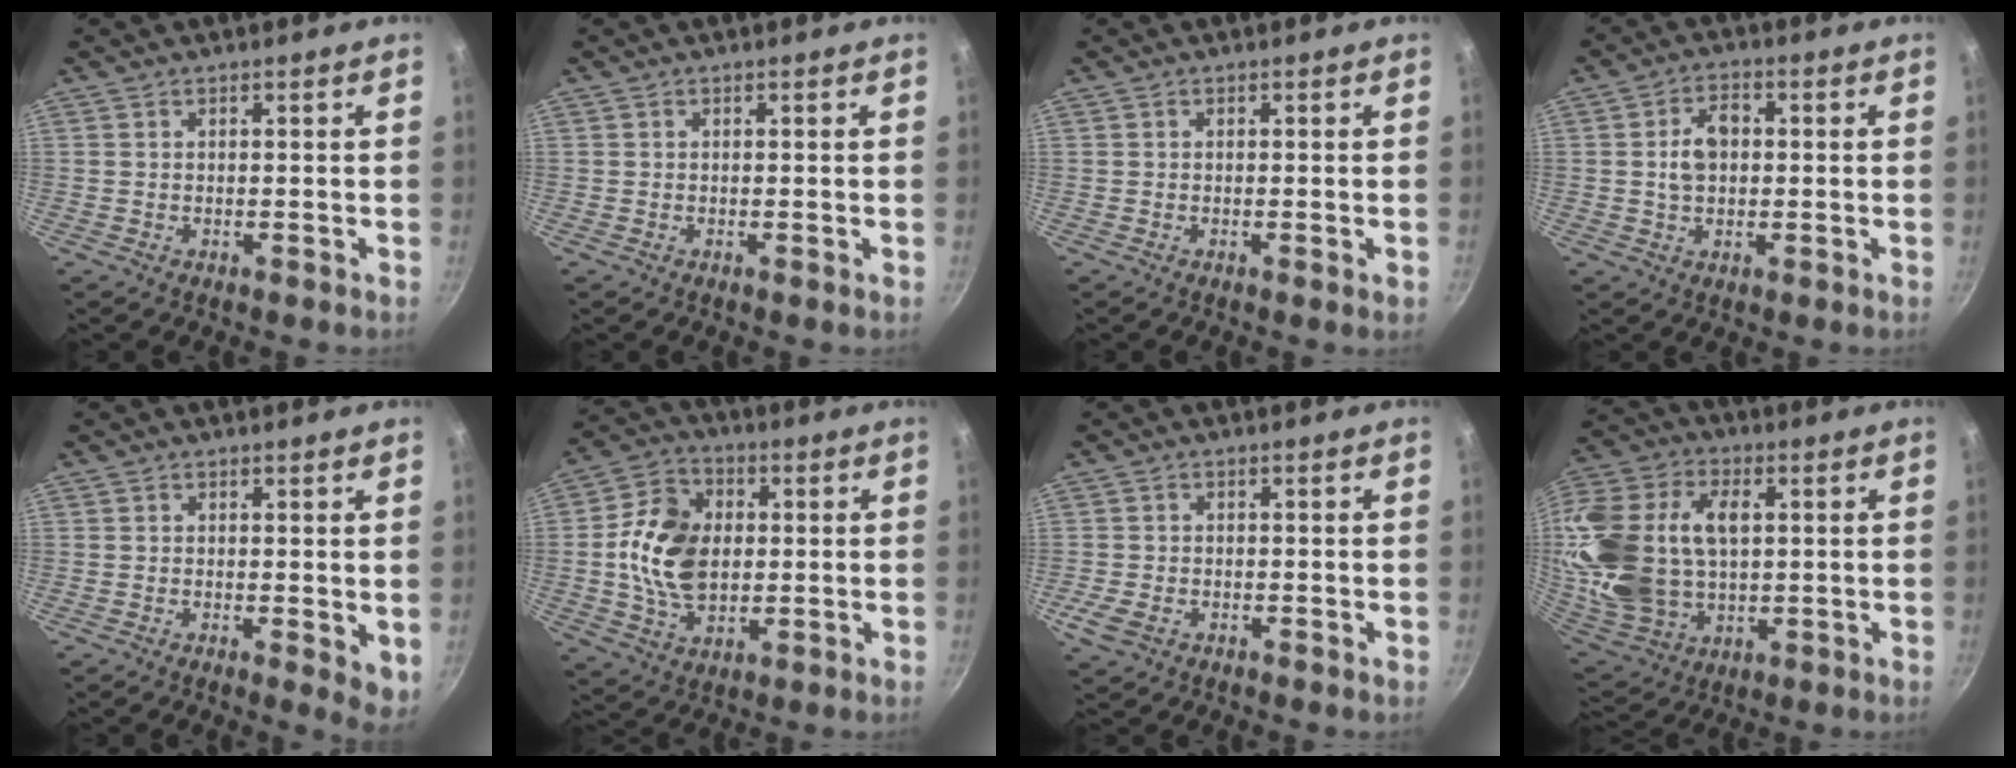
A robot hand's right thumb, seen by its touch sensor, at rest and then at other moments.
{"total": 0.0}
{"total": 0.7, "force": [-0.2, -0.1, 0.7], "torque": [-0.013, -0.002, -0.006]}
{"total": 6.3, "force": [0.4, 4.3, 4.6], "torque": [-0.061, 0.012, 0.004]}
{"total": 4.4, "force": [-0.1, 1.8, 4.0], "torque": [-0.047, -0.010, -0.001]}
{"total": 15.9, "force": [0.8, 11.3, 11.2], "torque": [-0.181, 0.008, 0.008]}
{"total": 3.7, "force": [-1.7, 2.3, 2.3], "torque": [-0.049, 0.000, -0.034]}
{"total": 26.4, "force": [3.7, 17.9, 19.1], "torque": [-0.408, 0.017, 0.077]}